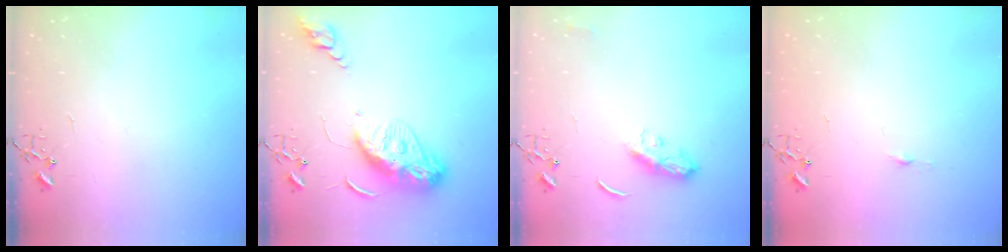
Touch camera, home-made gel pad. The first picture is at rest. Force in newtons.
{"total": 12.9, "press": 12.9, "slide": 1.2}
{"total": 8.4, "press": 8.4, "slide": 0.2}
{"total": 3.3, "press": 3.3, "slide": 0.4}